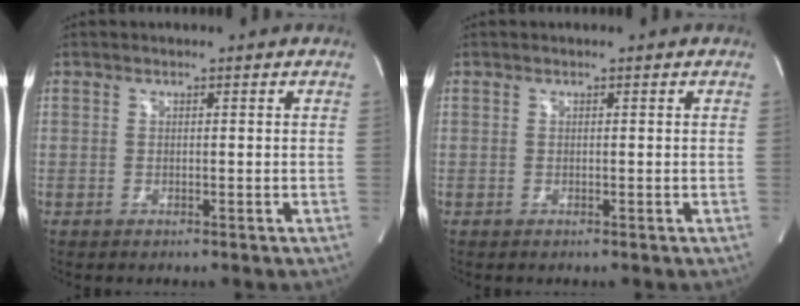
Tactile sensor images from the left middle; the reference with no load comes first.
{"total": 0.0}